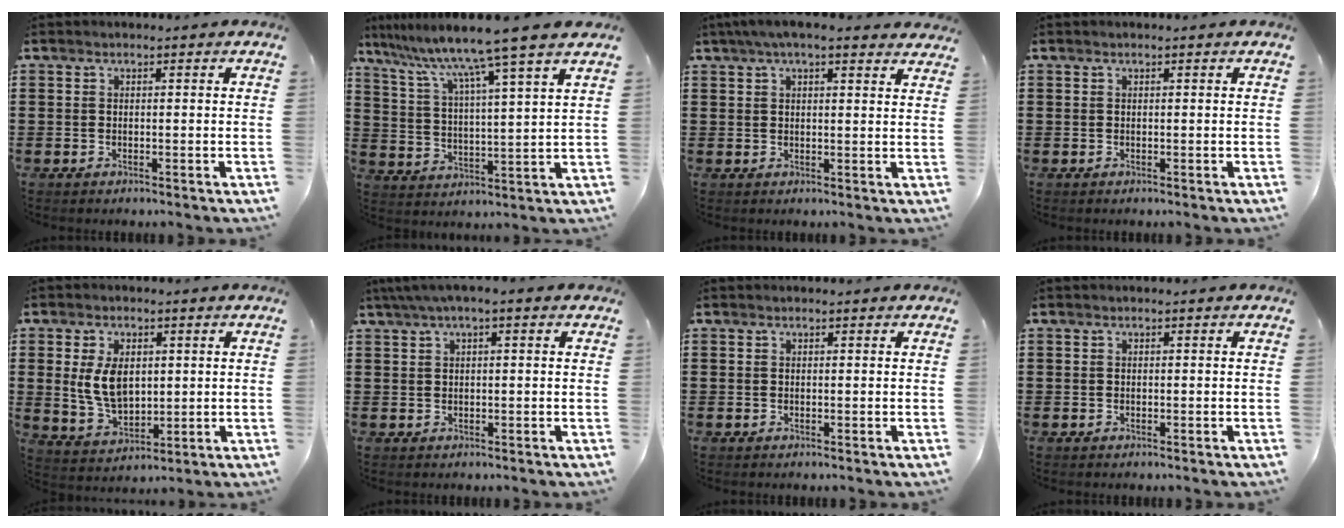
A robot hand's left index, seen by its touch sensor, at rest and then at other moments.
{"total": 9.7, "force": [8.0, -1.7, 5.2], "torque": [-0.133, -0.053, 0.123]}
{"total": 4.5, "force": [3.5, 0.6, 2.8], "torque": [-0.062, 0.002, 0.063]}
{"total": 0.0}
{"total": 7.2, "force": [1.4, 4.6, 5.3], "torque": [-0.117, 0.005, 0.021]}
{"total": 2.2, "force": [0.6, 0.2, 2.1], "torque": [-0.038, 0.002, 0.010]}
{"total": 0.0}
{"total": 0.0}